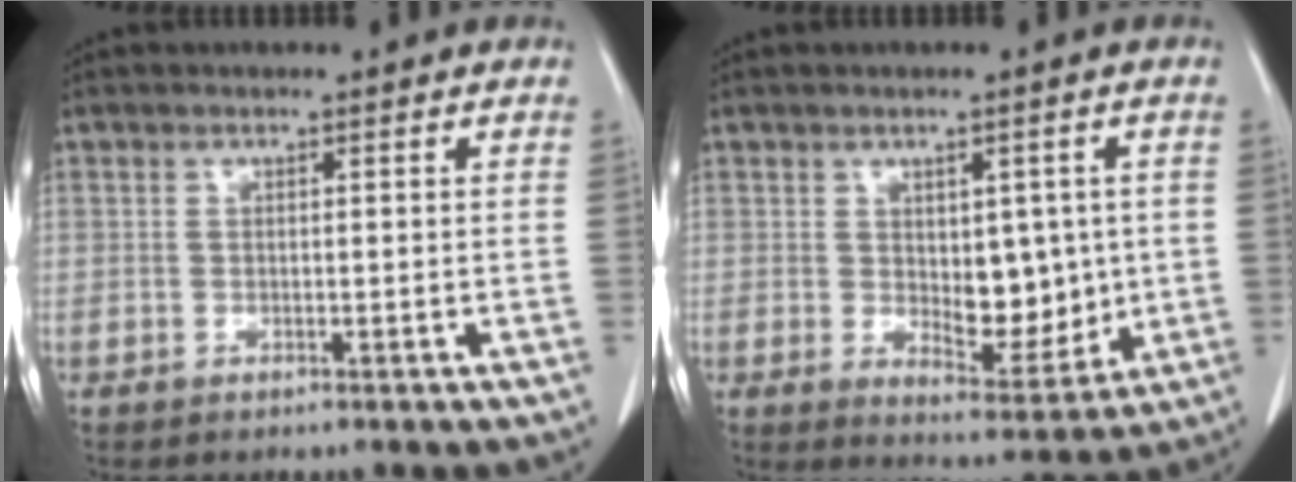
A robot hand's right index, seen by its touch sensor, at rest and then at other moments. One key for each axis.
{"total": 8.0, "fx": 0.3, "fy": 4.1, "fz": 6.8, "tx": -0.088, "ty": -0.006, "tz": 0.021}